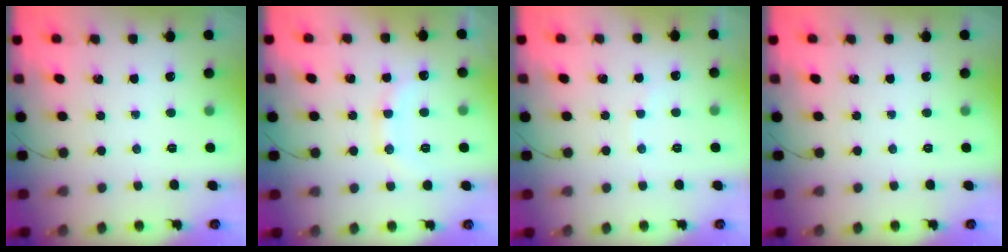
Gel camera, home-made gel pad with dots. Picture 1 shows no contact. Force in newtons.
{"total": 11.5, "press": 11.5, "slide": 1.1}
{"total": 4.8, "press": 4.7, "slide": 0.7}
{"total": 0.0}